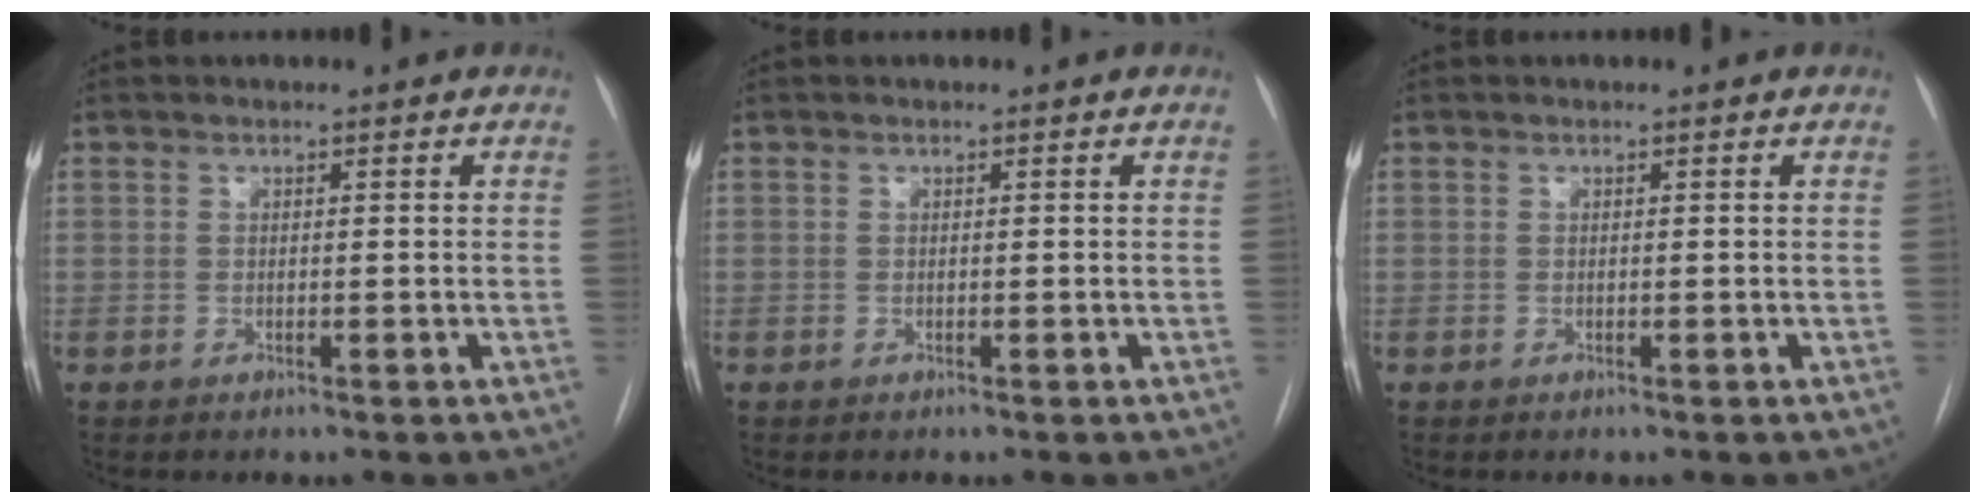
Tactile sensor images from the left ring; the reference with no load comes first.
{"total": 0.0}
{"total": 0.0}